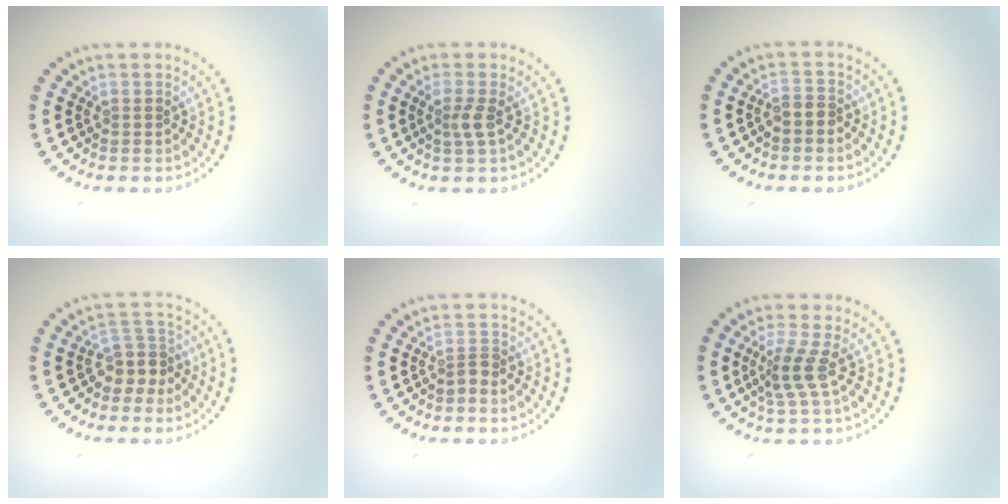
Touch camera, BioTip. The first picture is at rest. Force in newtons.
{"total": 1.7, "press": 1.2, "slide": 1.1}
{"total": 1.7, "press": 1.5, "slide": 0.9}
{"total": 2.8, "press": 2.1, "slide": 1.8}
{"total": 1.0, "press": 0.6, "slide": 0.8}
{"total": 2.5, "press": 1.8, "slide": 1.7}